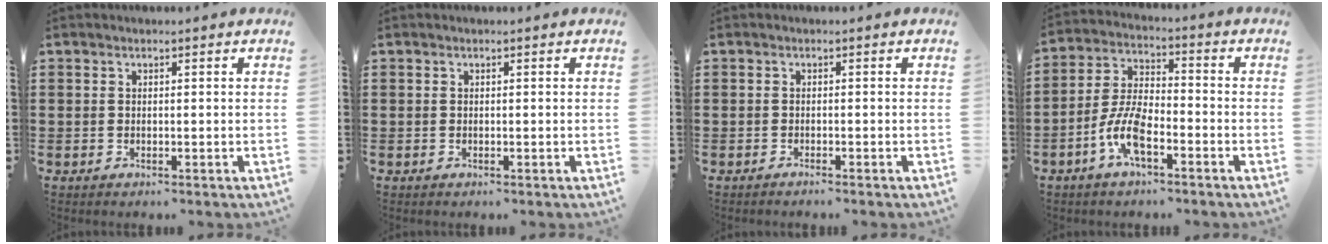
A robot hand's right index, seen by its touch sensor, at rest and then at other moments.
{"total": 0.0}
{"total": 0.8, "force": [-0.7, 0.0, 0.2], "torque": [-0.006, -0.002, -0.015]}
{"total": 7.6, "force": [-3.6, 2.8, 6.1], "torque": [-0.150, -0.009, -0.071]}